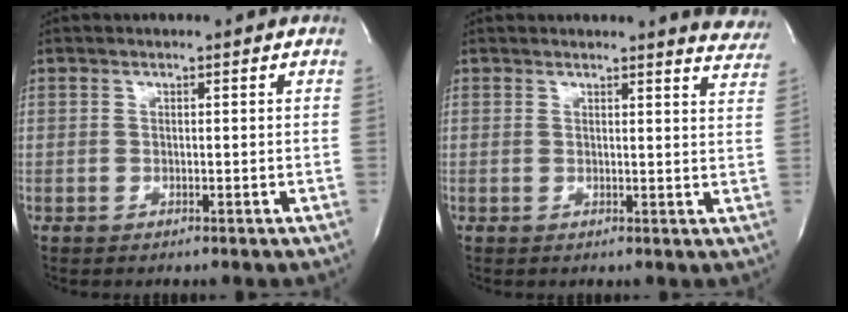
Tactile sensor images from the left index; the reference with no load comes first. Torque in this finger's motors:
{"motor_torque": [-0.16, 0.09, 0.10, 0.02]}